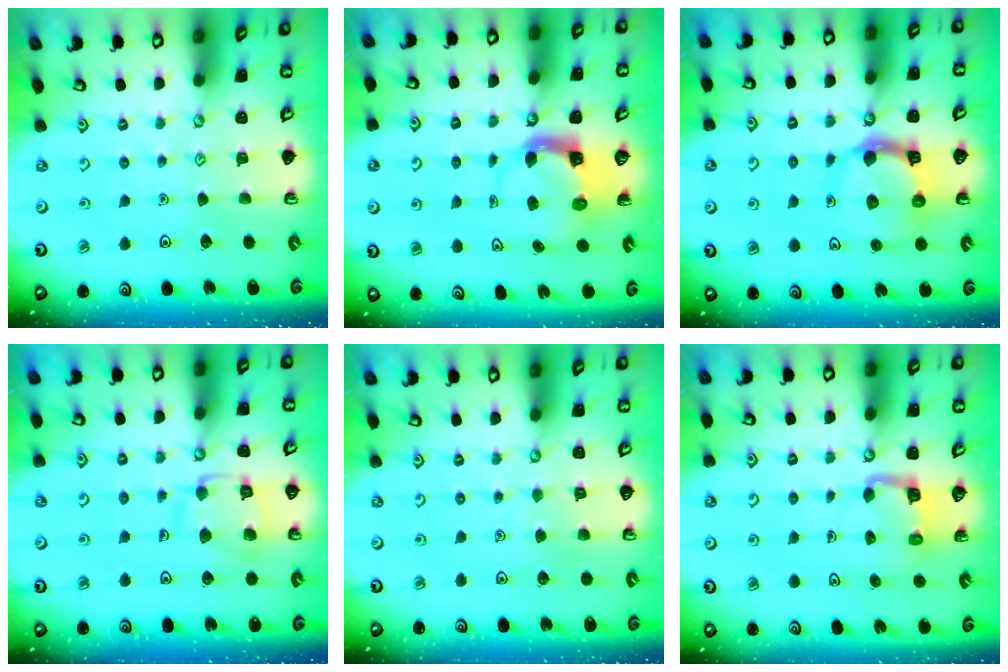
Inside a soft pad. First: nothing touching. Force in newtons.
{"total": 3.9, "press": 3.9, "slide": 0.6}
{"total": 9.7, "press": 9.6, "slide": 1.4}
{"total": 11.6, "press": 11.5, "slide": 0.8}
{"total": 2.6, "press": 2.6, "slide": 0.3}
{"total": 4.2, "press": 4.2, "slide": 0.2}